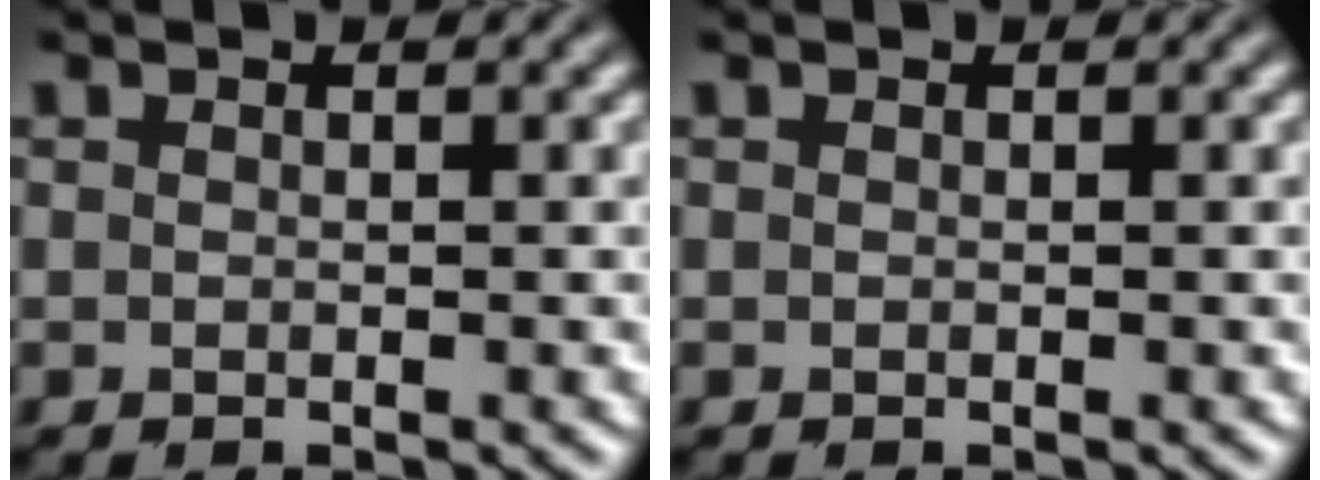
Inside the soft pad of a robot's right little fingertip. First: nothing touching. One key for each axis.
{"total": 0.0}